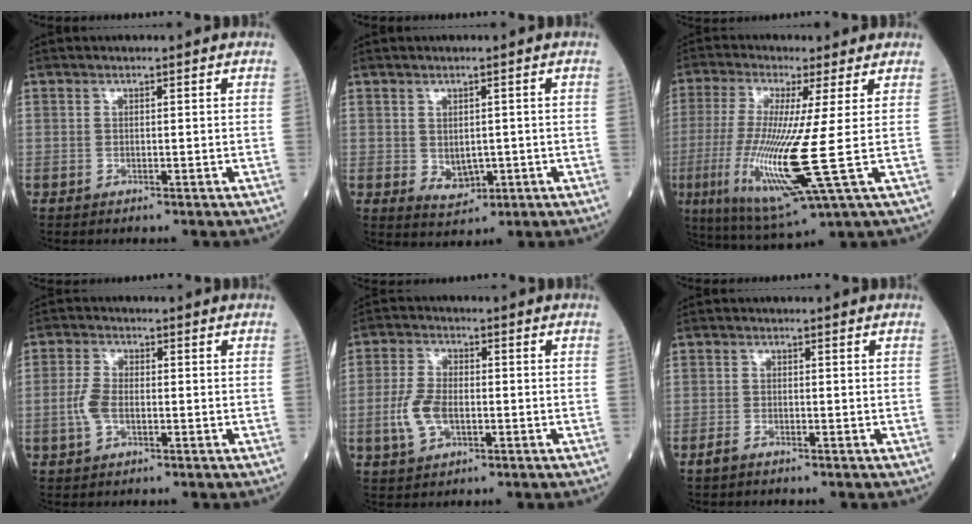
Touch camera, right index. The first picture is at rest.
{"total": 3.6, "force": [-0.4, 2.5, 2.6], "torque": [-0.040, -0.004, 0.007]}
{"total": 14.8, "force": [-2.2, -0.4, 14.6], "torque": [-0.312, -0.034, -0.044]}
{"total": 3.8, "force": [-0.9, 1.9, 3.2], "torque": [-0.081, 0.007, -0.023]}
{"total": 6.2, "force": [-1.5, 3.2, 5.0], "torque": [-0.119, 0.005, -0.030]}
{"total": 1.4, "force": [-1.2, 0.4, 0.6], "torque": [-0.019, -0.002, -0.022]}